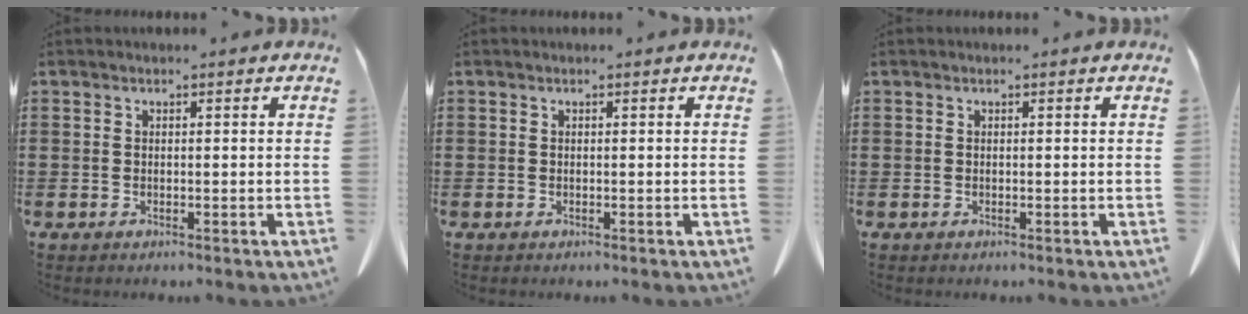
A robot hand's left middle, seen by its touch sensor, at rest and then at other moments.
{"total": 0.0}
{"total": 0.0}